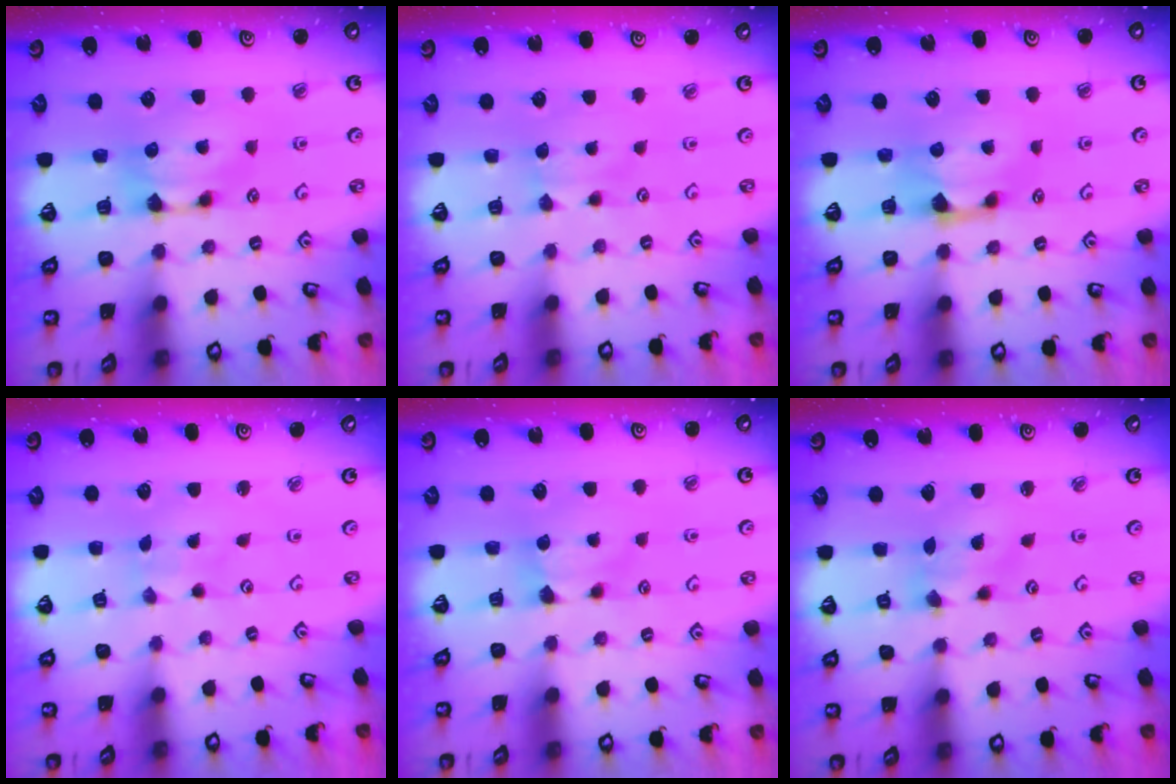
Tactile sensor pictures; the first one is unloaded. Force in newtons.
{"total": 2.1, "press": 2.1, "slide": 0.5}
{"total": 0.7, "press": 0.2, "slide": 0.7}
{"total": 4.7, "press": 4.7, "slide": 0.8}
{"total": 1.8, "press": 1.7, "slide": 0.5}
{"total": 1.2, "press": 0.3, "slide": 1.2}